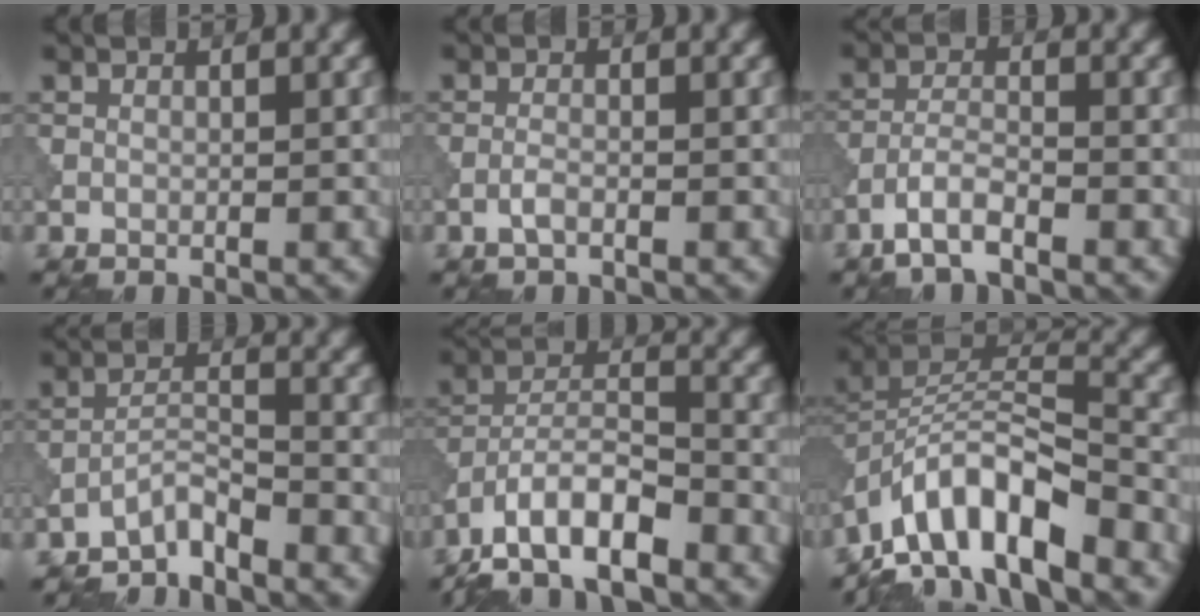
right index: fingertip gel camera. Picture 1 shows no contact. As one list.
[{"total": 1.1, "force": [-0.7, 0.3, 0.8], "torque": [-0.019, 0.002, -0.018]}, {"total": 3.0, "force": [-2.1, 0.7, 2.0], "torque": [-0.043, 0.006, -0.049]}, {"total": 2.8, "force": [-2.6, 0.3, 1.0], "torque": [-0.016, 0.010, -0.054]}, {"total": 8.3, "force": [-6.0, 2.8, 5.1], "torque": [-0.082, 0.006, -0.120]}, {"total": 10.2, "force": [-7.0, 3.6, 6.5], "torque": [-0.103, 0.008, -0.140]}]